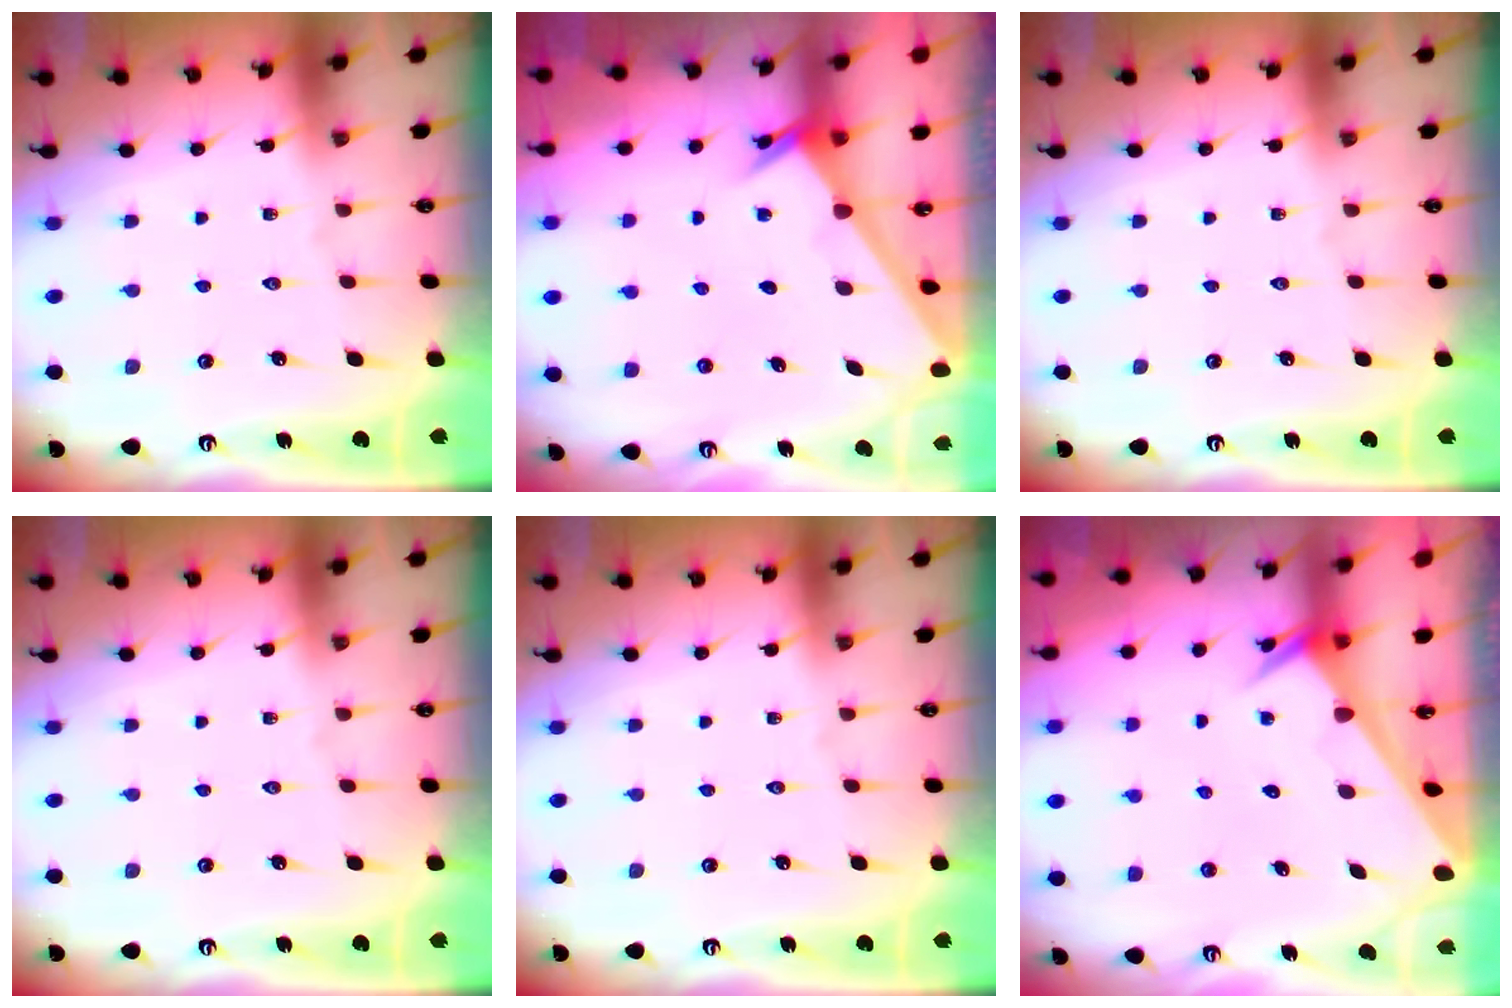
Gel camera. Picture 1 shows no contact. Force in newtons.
{"total": 2.6, "press": 2.6, "slide": 0.2}
{"total": 0.0}
{"total": 0.0}
{"total": 0.0}
{"total": 2.5, "press": 2.5, "slide": 0.1}